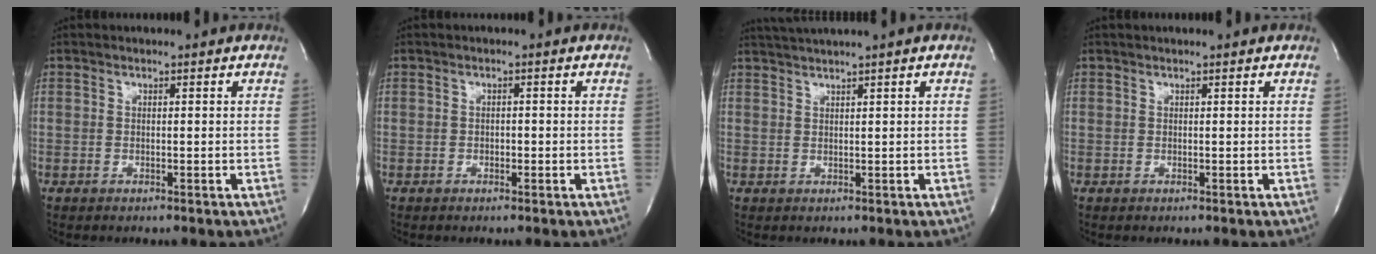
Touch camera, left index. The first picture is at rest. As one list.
[{"total": 0.7, "force": [-0.3, 0.5, 0.5], "torque": [-0.006, 0.002, -0.005]}, {"total": 3.1, "force": [2.5, -1.2, 1.4], "torque": [-0.028, 0.008, 0.053]}, {"total": 1.3, "force": [1.2, -0.1, 0.5], "torque": [-0.011, 0.011, 0.016]}]